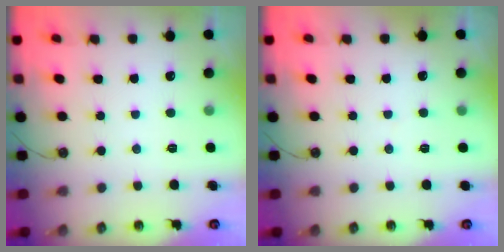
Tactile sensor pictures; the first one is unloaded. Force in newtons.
{"total": 1.2, "press": 1.2, "slide": 0.1}